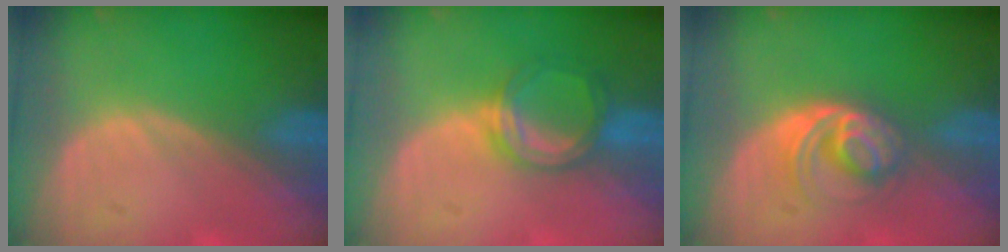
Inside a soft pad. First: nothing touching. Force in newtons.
{"total": 5.2, "press": 4.9, "slide": 1.7}
{"total": 5.9, "press": 5.2, "slide": 2.7}